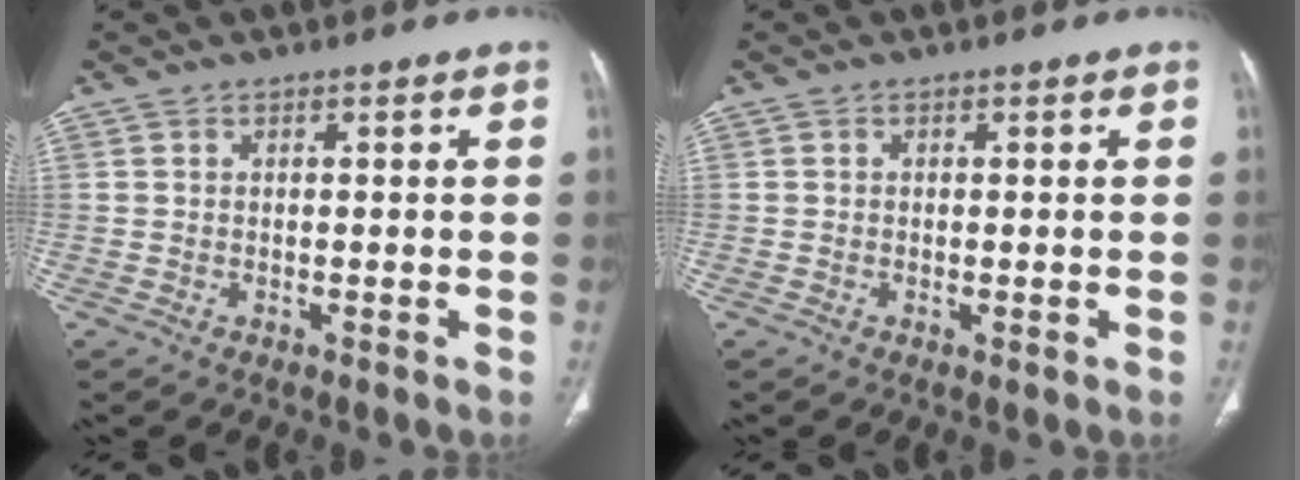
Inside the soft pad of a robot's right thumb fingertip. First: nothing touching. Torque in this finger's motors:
{"motor_torque": [1.45, 0.24, 0.23, -0.66, -0.03]}